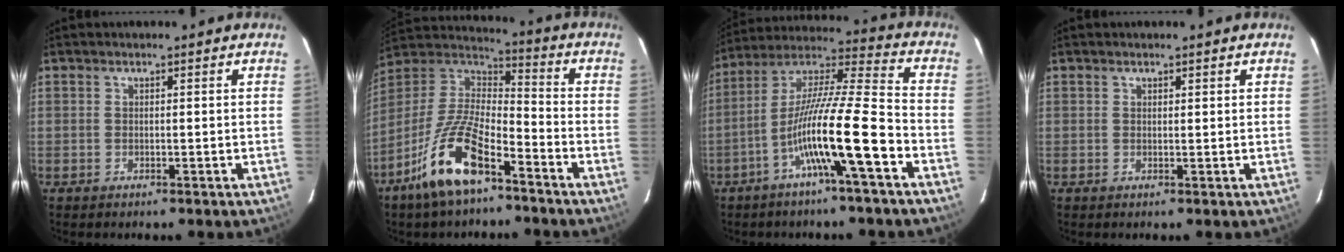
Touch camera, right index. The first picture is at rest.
{"total": 14.7, "force": [-9.0, 4.4, 10.8], "torque": [-0.227, 0.005, -0.168]}
{"total": 14.9, "force": [-6.1, -0.2, 13.6], "torque": [-0.252, 0.008, -0.115]}
{"total": 0.6, "force": [0.5, 0.2, 0.3], "torque": [-0.008, 0.002, 0.007]}